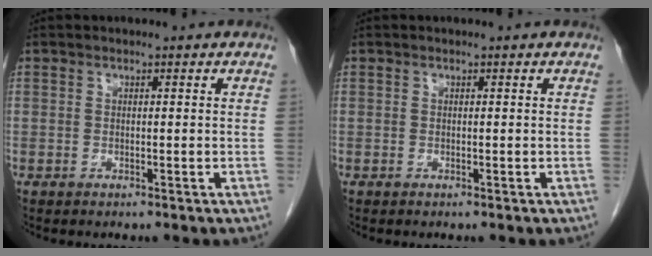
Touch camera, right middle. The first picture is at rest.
{"total": 0.0}